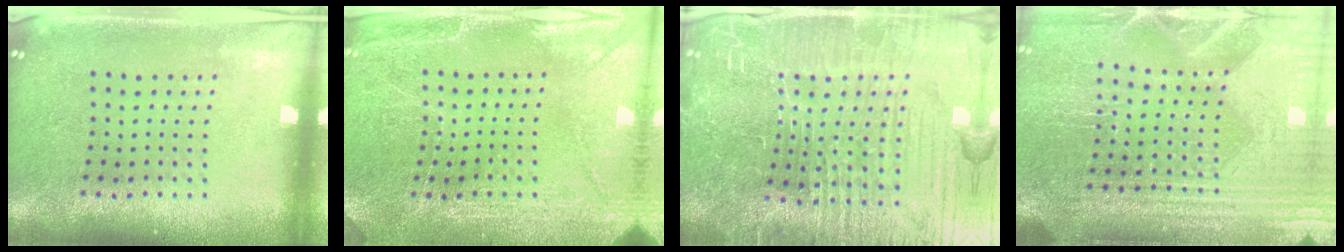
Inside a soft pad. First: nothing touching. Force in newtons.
{"total": 2.9, "press": 2.8, "slide": 0.3}
{"total": 7.4, "press": 6.6, "slide": 3.5}
{"total": 4.0, "press": 3.8, "slide": 1.3}